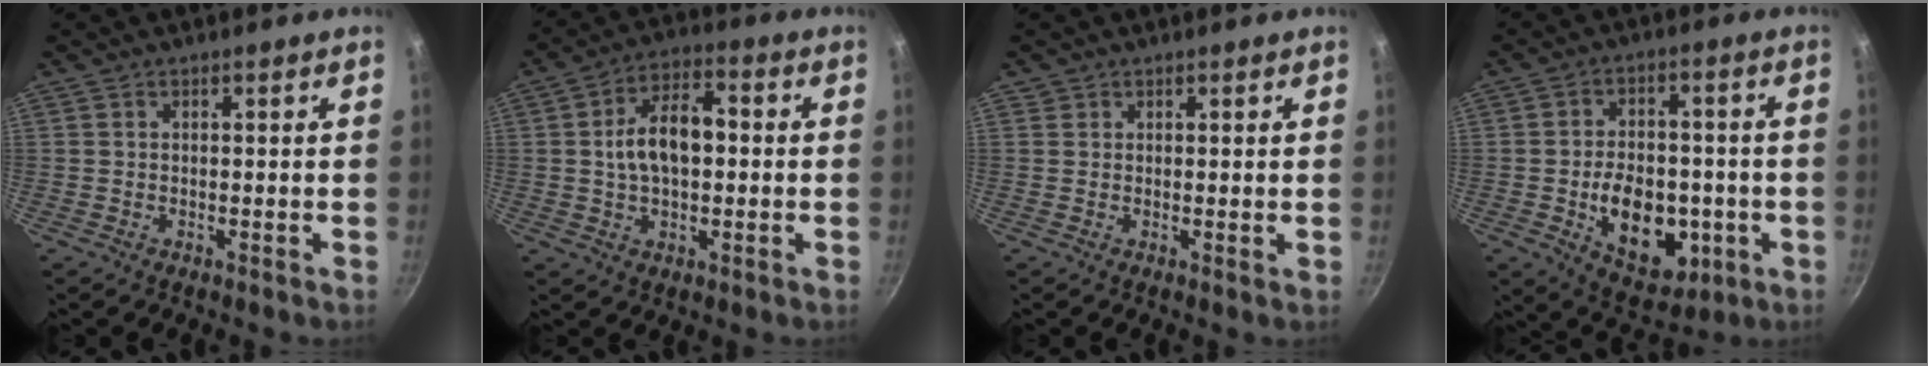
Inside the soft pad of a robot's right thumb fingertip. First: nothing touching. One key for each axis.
{"total": 11.2, "fx": 0.4, "fy": 6.5, "fz": 9.1, "tx": -0.135, "ty": 0.027, "tz": 0.001}
{"total": 0.8, "fx": 0.5, "fy": 0.6, "fz": 0.0, "tx": 0.002, "ty": -0.006, "tz": 0.003}
{"total": 15.2, "fx": -3.3, "fy": 10.2, "fz": 10.8, "tx": -0.119, "ty": 0.010, "tz": -0.035}